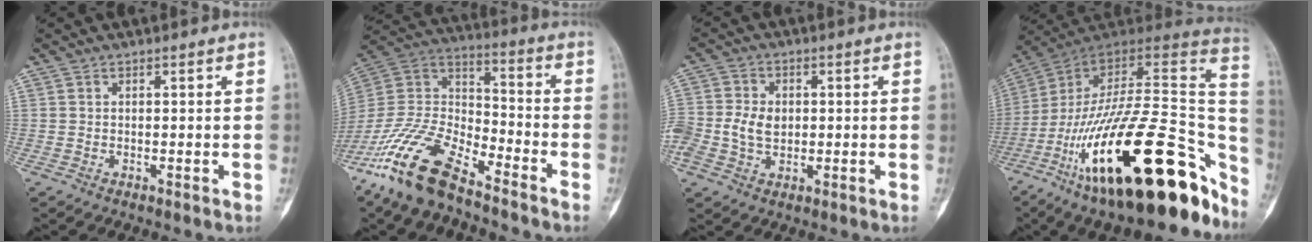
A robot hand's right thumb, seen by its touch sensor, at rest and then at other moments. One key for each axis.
{"total": 18.4, "fx": -13.2, "fy": 6.8, "fz": 10.9, "tx": -0.216, "ty": 0.065, "tz": -0.254}
{"total": 8.1, "fx": -0.3, "fy": 6.1, "fz": 5.3, "tx": -0.107, "ty": 0.009, "tz": -0.002}
{"total": 38.2, "fx": -16.6, "fy": 13.9, "fz": 31.4, "tx": -0.408, "ty": 0.062, "tz": -0.261}